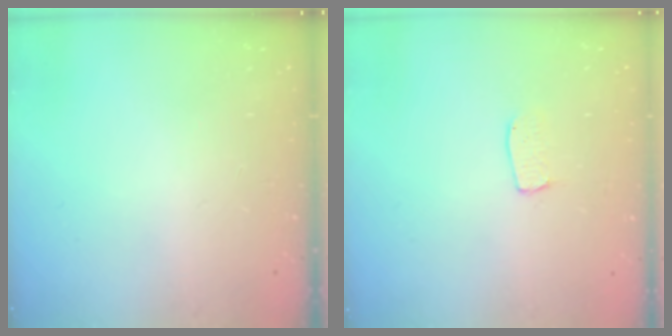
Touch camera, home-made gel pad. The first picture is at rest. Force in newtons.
{"total": 4.5, "press": 4.5, "slide": 0.2}